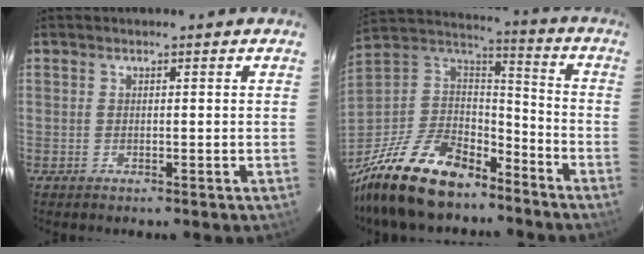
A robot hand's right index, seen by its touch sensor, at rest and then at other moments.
{"total": 24.9, "force": [-18.0, 10.9, 13.3], "torque": [-0.293, -0.007, -0.308]}